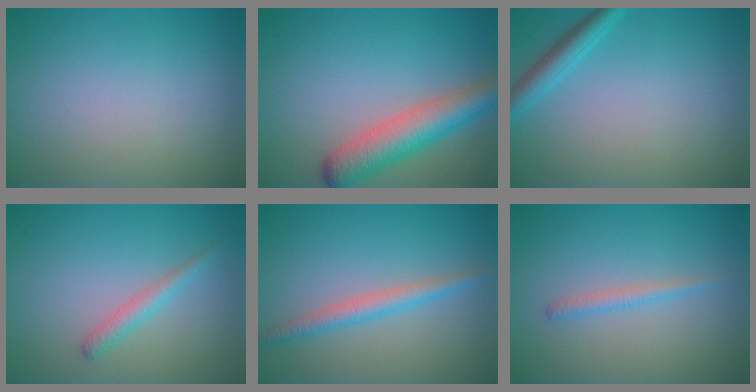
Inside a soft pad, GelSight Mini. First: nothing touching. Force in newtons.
{"total": 5.7, "press": 5.7, "slide": 0.2}
{"total": 2.3, "press": 2.3, "slide": 0.2}
{"total": 1.6, "press": 1.6, "slide": 0.1}
{"total": 2.5, "press": 2.5, "slide": 0.1}
{"total": 1.2, "press": 1.2, "slide": 0.0}